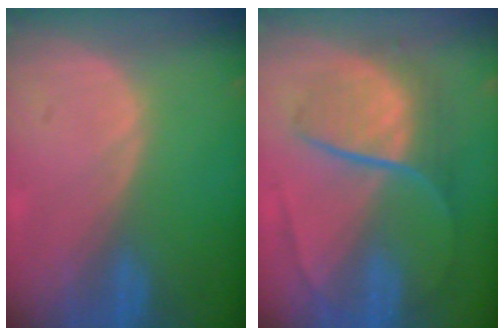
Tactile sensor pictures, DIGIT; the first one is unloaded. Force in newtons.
{"total": 8.3, "press": 7.6, "slide": 3.3}